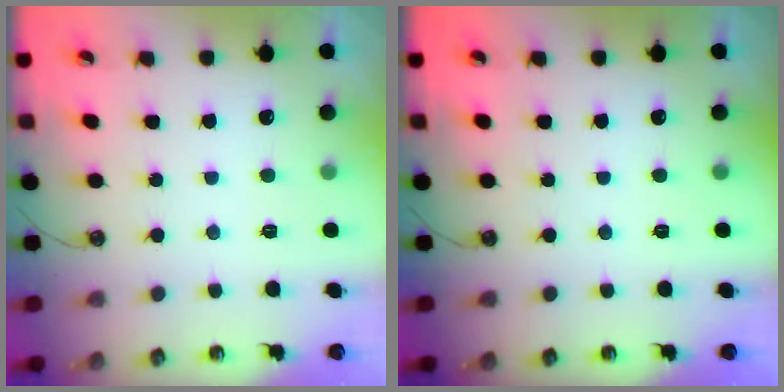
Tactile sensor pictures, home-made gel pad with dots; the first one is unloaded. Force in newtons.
{"total": 0.0}